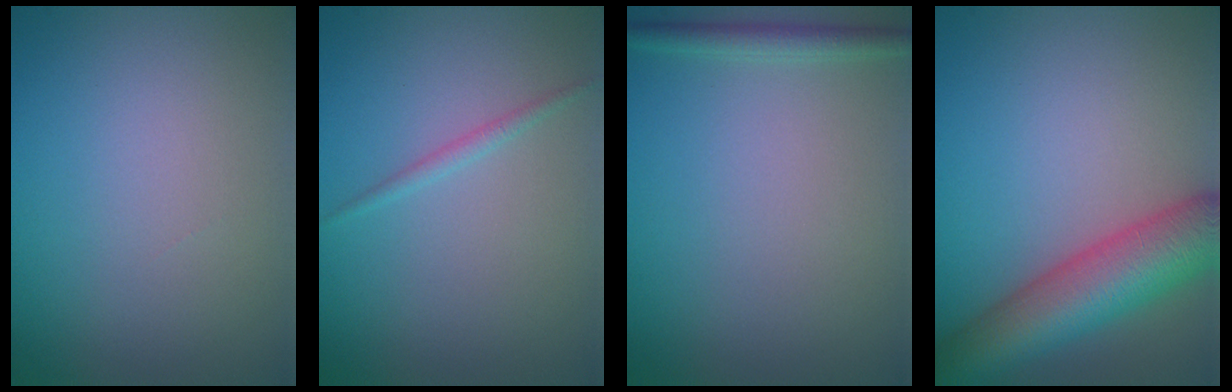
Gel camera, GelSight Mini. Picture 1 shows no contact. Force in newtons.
{"total": 0.9, "press": 0.9, "slide": 0.0}
{"total": 1.6, "press": 1.6, "slide": 0.1}
{"total": 8.1, "press": 8.1, "slide": 0.4}